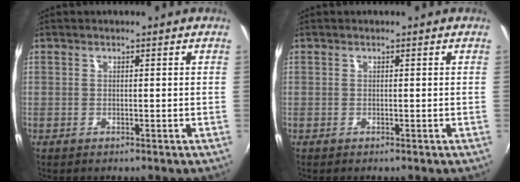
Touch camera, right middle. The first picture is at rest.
{"total": 0.0}